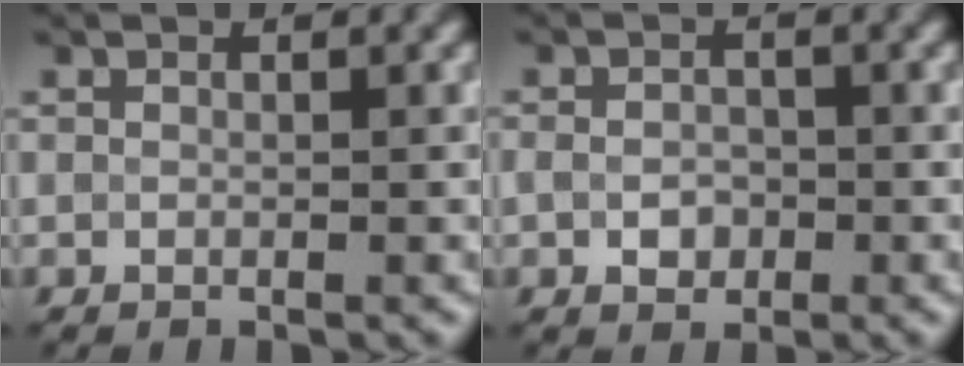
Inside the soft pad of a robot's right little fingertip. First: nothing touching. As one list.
[{"total": 2.1, "force": [-0.6, 1.5, 1.2], "torque": [-0.027, -0.002, -0.012]}]